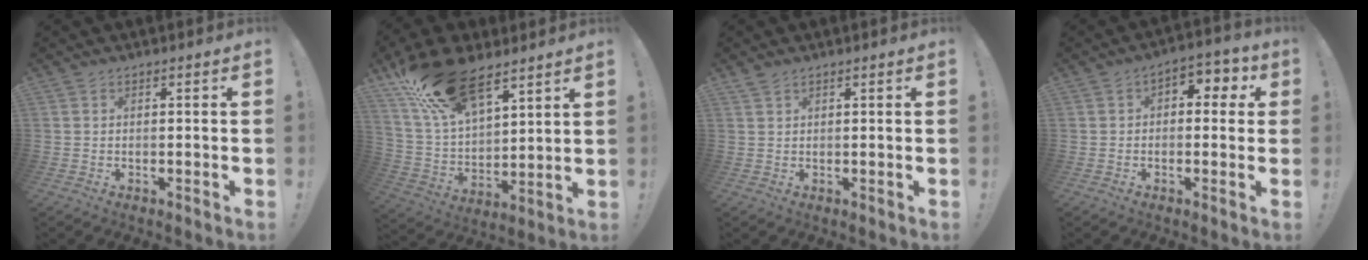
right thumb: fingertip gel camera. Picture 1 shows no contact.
{"total": 21.0, "force": [14.3, 10.0, 11.8], "torque": [-0.231, -0.082, 0.263]}
{"total": 1.7, "force": [1.4, 0.8, 0.5], "torque": [-0.006, -0.005, 0.027]}
{"total": 4.7, "force": [0.2, 3.8, 2.7], "torque": [-0.024, 0.005, 0.001]}